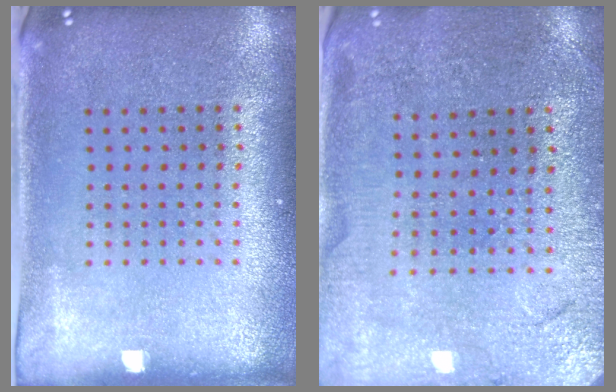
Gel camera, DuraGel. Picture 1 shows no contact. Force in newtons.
{"total": 0.7, "press": 0.7, "slide": 0.1}